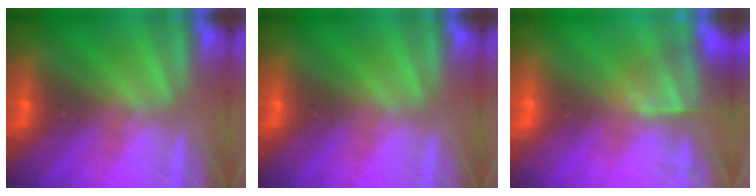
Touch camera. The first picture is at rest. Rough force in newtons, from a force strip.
{"total": 0.0}
{"total": 5.6}